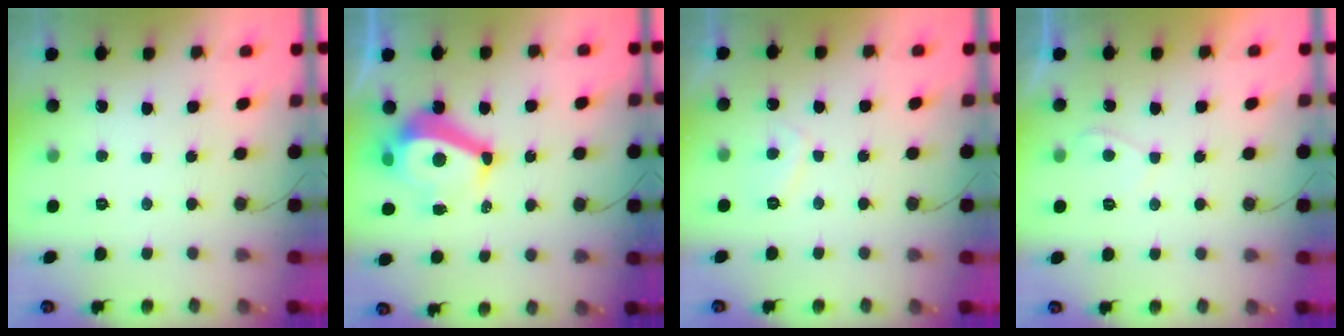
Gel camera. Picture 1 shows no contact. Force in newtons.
{"total": 8.9, "press": 8.4, "slide": 2.8}
{"total": 2.5, "press": 2.4, "slide": 0.8}
{"total": 1.3, "press": 1.2, "slide": 0.6}